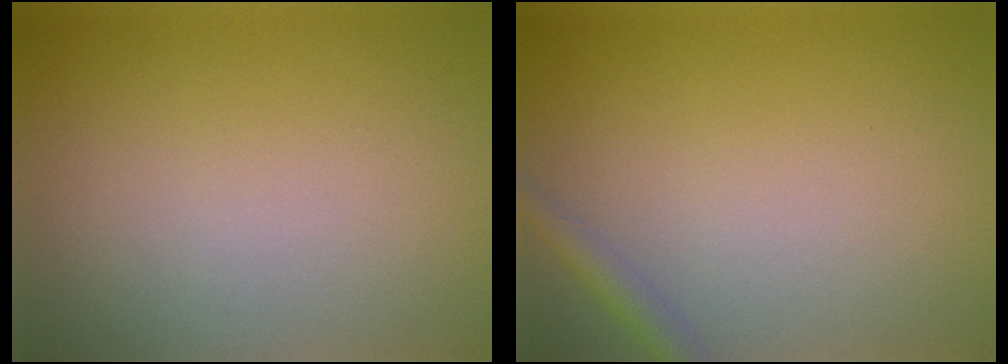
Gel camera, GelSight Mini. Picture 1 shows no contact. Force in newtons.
{"total": 1.6, "press": 1.6, "slide": 0.1}